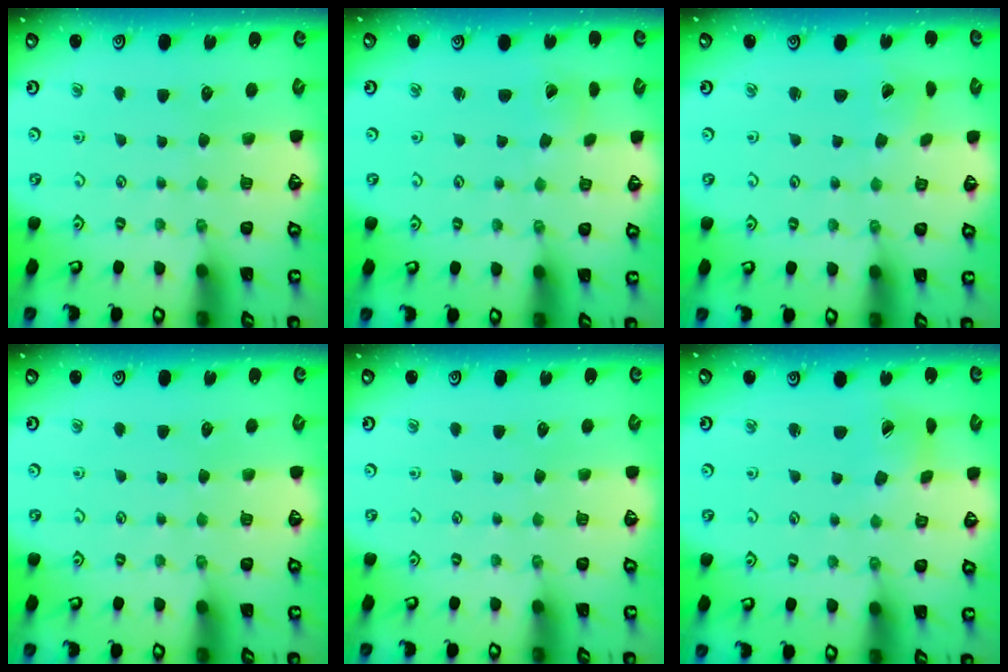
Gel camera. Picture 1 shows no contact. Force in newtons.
{"total": 0.5, "press": 0.5, "slide": 0.0}
{"total": 1.6, "press": 1.6, "slide": 0.1}
{"total": 0.0}
{"total": 0.0}
{"total": 5.3, "press": 5.2, "slide": 0.5}